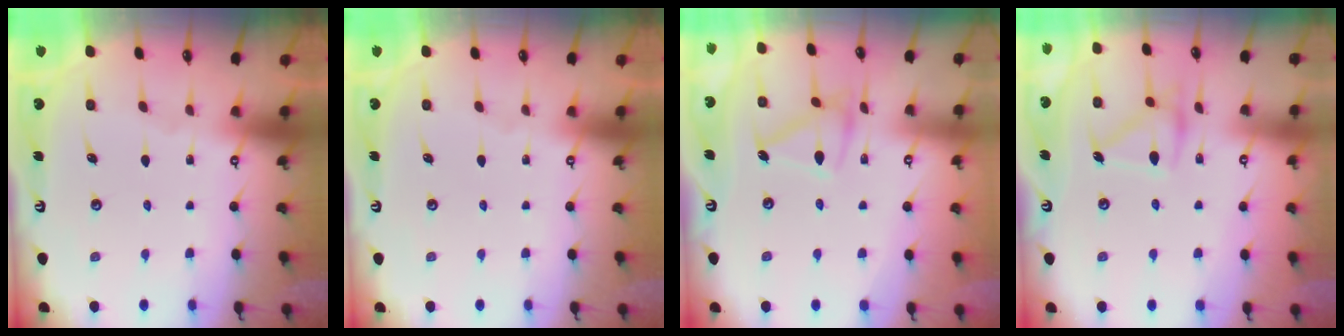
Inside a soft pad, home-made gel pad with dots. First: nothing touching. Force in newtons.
{"total": 0.0}
{"total": 12.8, "press": 12.8, "slide": 0.5}
{"total": 15.6, "press": 15.5, "slide": 1.0}